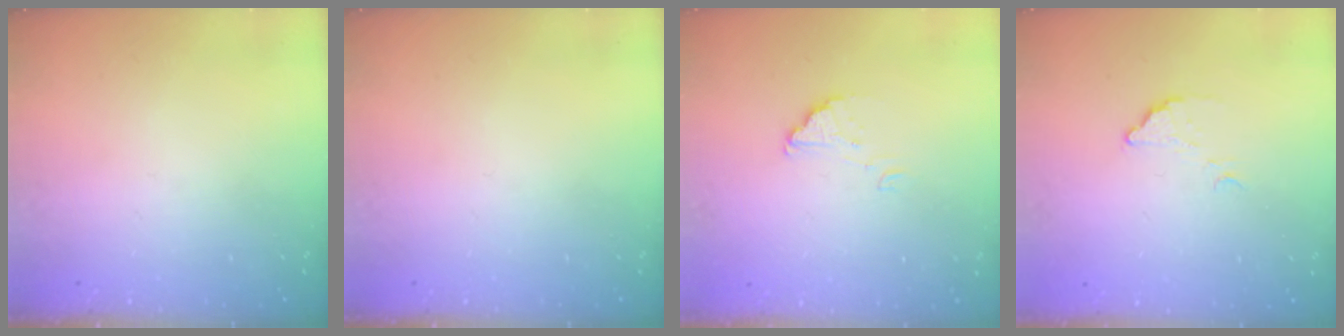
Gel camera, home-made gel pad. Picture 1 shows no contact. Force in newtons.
{"total": 0.0}
{"total": 2.2, "press": 2.2, "slide": 0.0}
{"total": 3.4, "press": 3.4, "slide": 0.1}